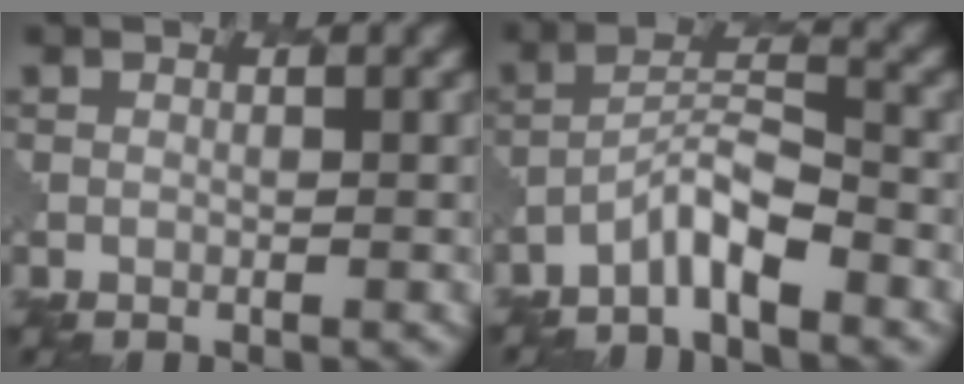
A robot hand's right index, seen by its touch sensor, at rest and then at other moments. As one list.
[{"total": 3.6, "force": [-2.7, 0.7, 2.2], "torque": [-0.042, 0.010, -0.053]}]